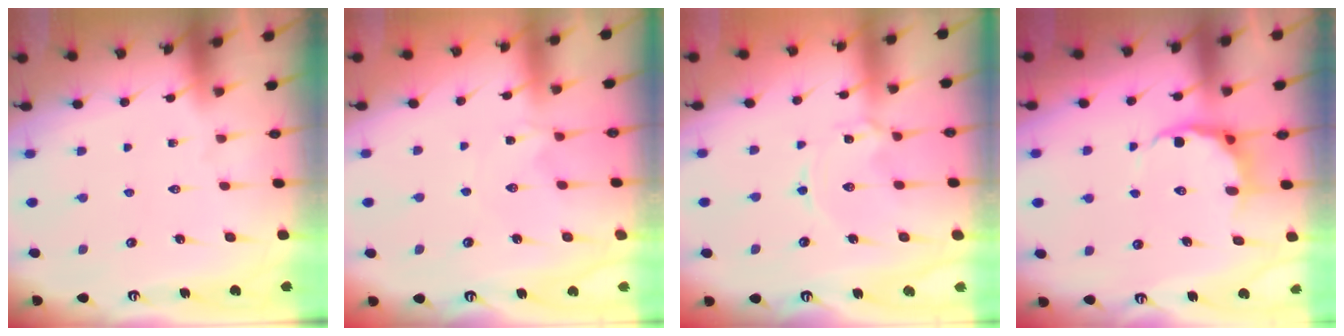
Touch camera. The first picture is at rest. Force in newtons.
{"total": 0.0}
{"total": 1.8, "press": 1.7, "slide": 0.3}
{"total": 6.8, "press": 6.3, "slide": 2.5}